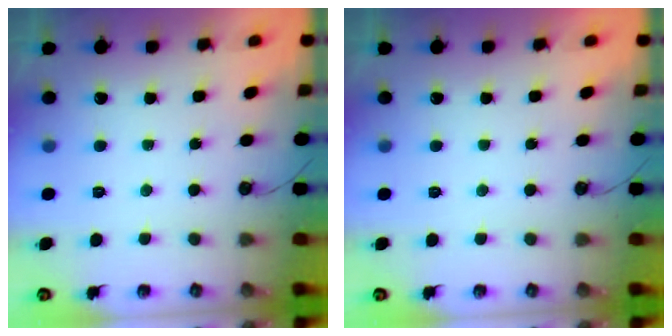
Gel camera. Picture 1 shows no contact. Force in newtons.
{"total": 0.0}